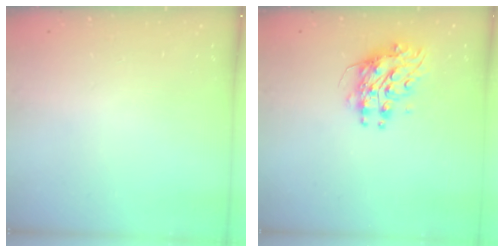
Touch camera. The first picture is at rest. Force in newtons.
{"total": 8.9, "press": 8.9, "slide": 0.5}